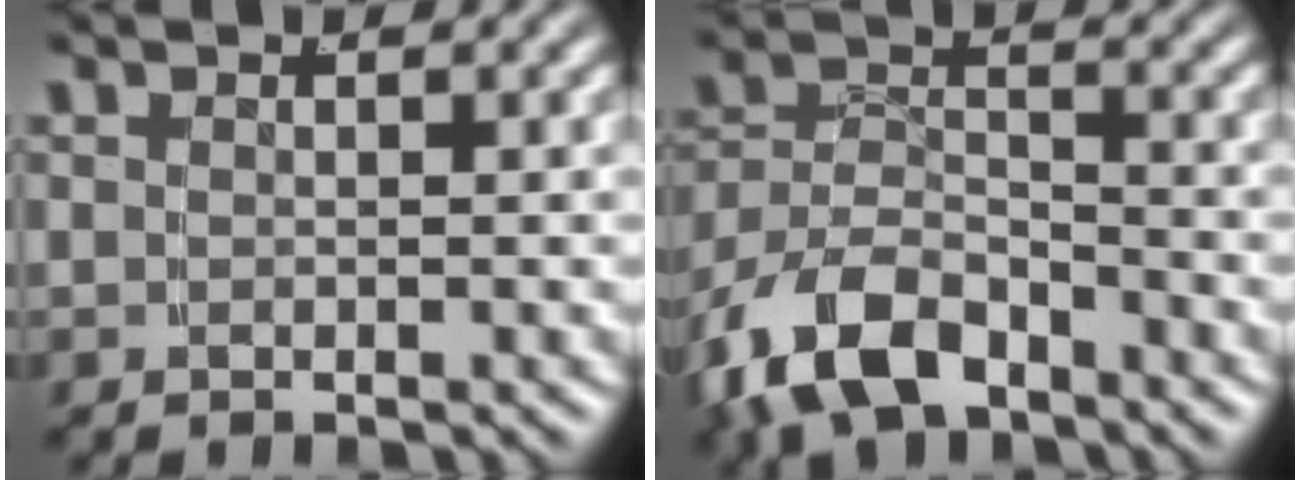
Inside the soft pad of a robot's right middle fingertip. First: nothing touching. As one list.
[{"total": 8.2, "force": [-4.8, 5.4, 3.8], "torque": [-0.090, -0.023, -0.078]}]